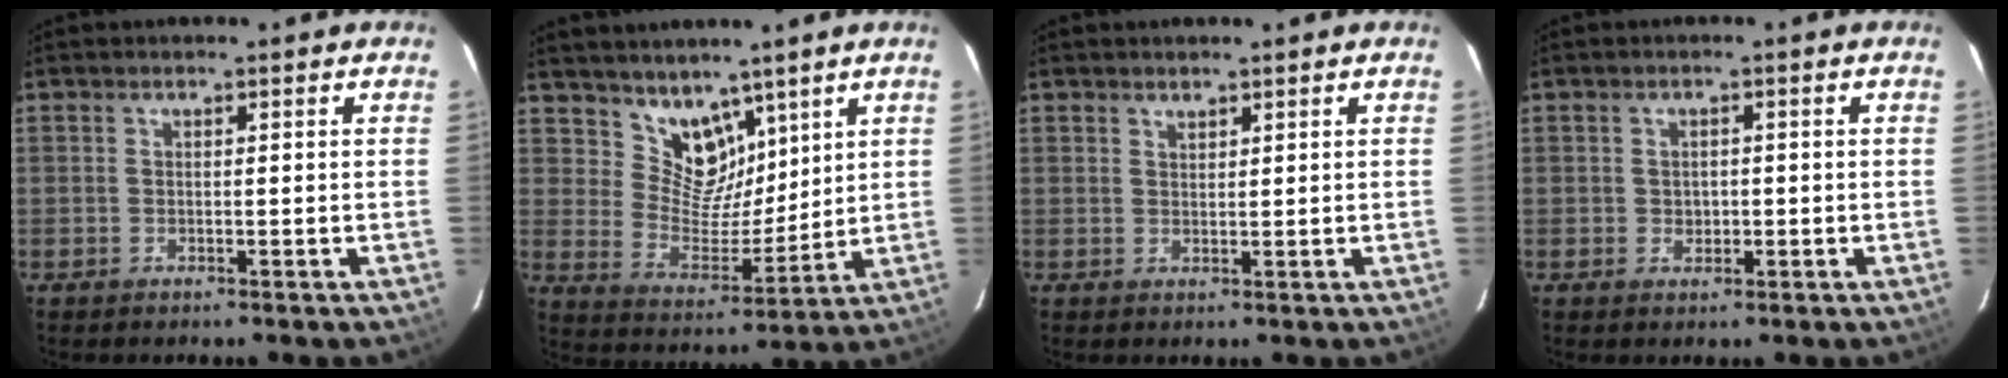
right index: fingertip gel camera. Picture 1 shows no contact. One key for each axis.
{"total": 9.9, "fx": 7.1, "fy": 6.1, "fz": 3.3, "tx": -0.052, "ty": -0.004, "tz": 0.141}
{"total": 1.2, "fx": 1.0, "fy": 0.5, "fz": 0.2, "tx": -0.003, "ty": 0.001, "tz": 0.019}
{"total": 2.0, "fx": -0.2, "fy": 1.8, "fz": 0.8, "tx": -0.010, "ty": 0.002, "tz": -0.002}